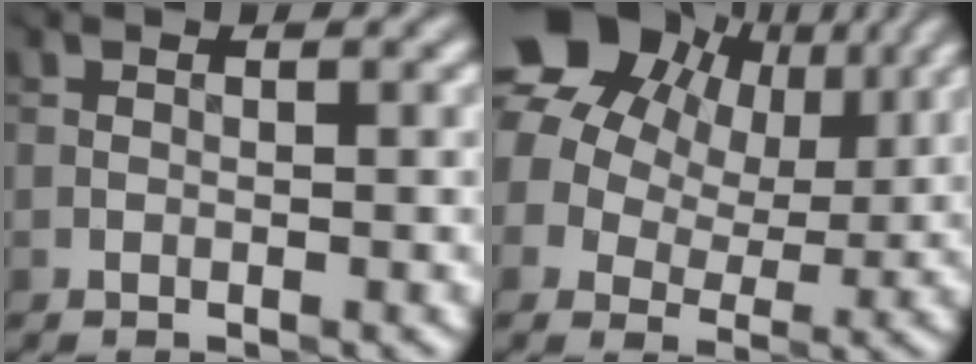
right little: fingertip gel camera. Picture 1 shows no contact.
{"total": 11.6, "force": [6.2, 8.1, 5.5], "torque": [-0.103, 0.039, 0.099]}